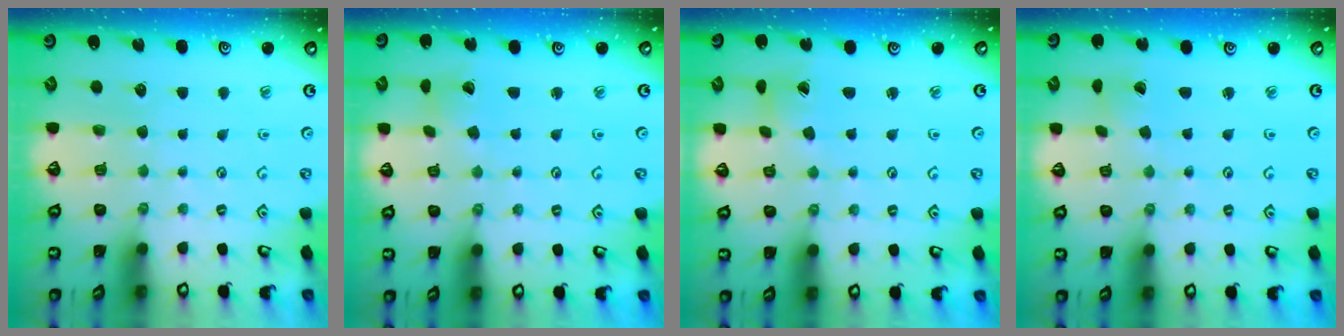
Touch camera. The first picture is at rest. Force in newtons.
{"total": 2.2, "press": 2.2, "slide": 0.2}
{"total": 2.2, "press": 2.2, "slide": 0.3}
{"total": 0.7, "press": 0.7, "slide": 0.1}